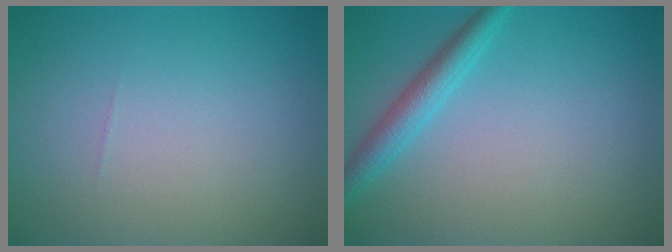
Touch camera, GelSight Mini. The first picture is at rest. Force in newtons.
{"total": 2.6, "press": 2.6, "slide": 0.2}